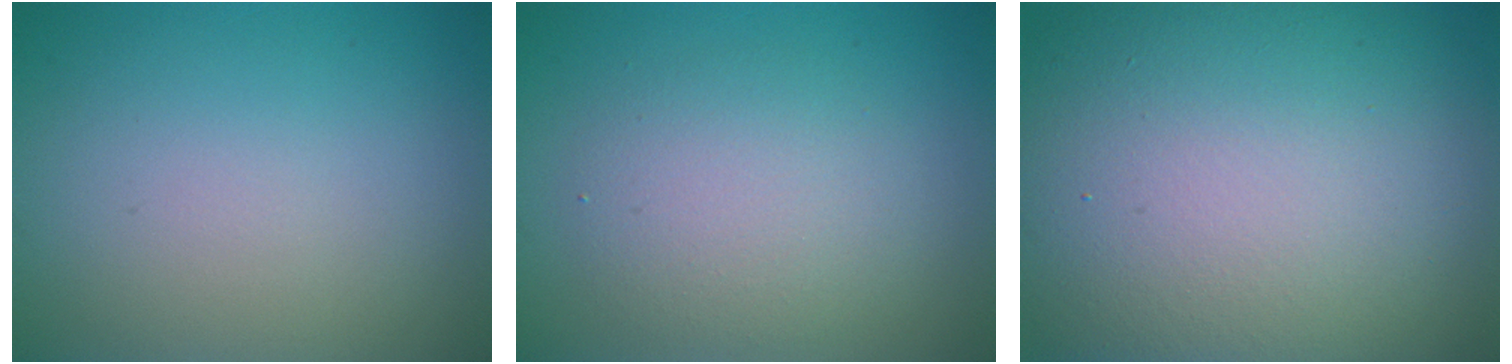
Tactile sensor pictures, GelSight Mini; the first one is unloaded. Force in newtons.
{"total": 3.7, "press": 3.7, "slide": 0.2}
{"total": 18.1, "press": 18.1, "slide": 1.1}